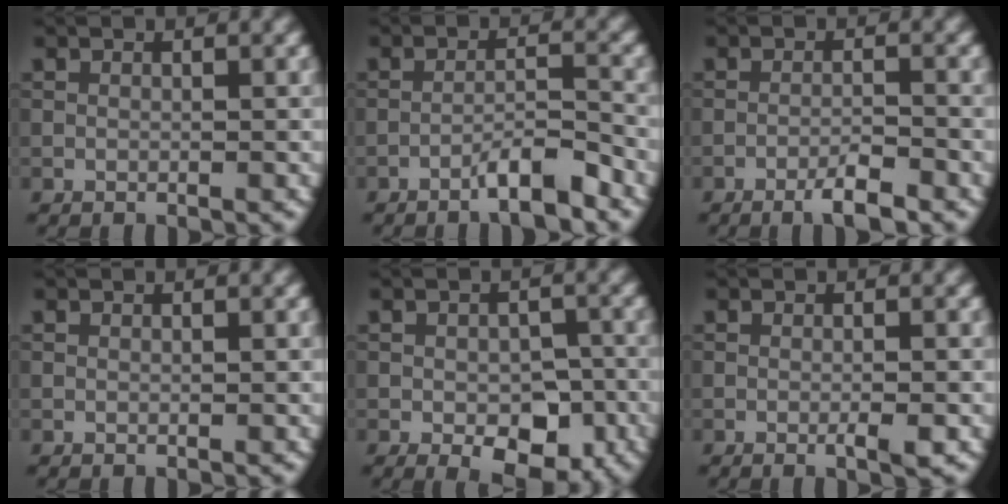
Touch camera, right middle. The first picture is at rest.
{"total": 3.8, "force": [-2.8, 0.4, 2.6], "torque": [-0.041, 0.011, -0.054]}
{"total": 2.7, "force": [-1.9, 0.3, 2.0], "torque": [-0.034, 0.003, -0.037]}
{"total": 0.0}
{"total": 5.4, "force": [-1.9, 3.0, 4.1], "torque": [-0.052, -0.008, -0.026]}
{"total": 1.6, "force": [-0.6, 0.2, 1.5], "torque": [-0.023, -0.003, -0.011]}